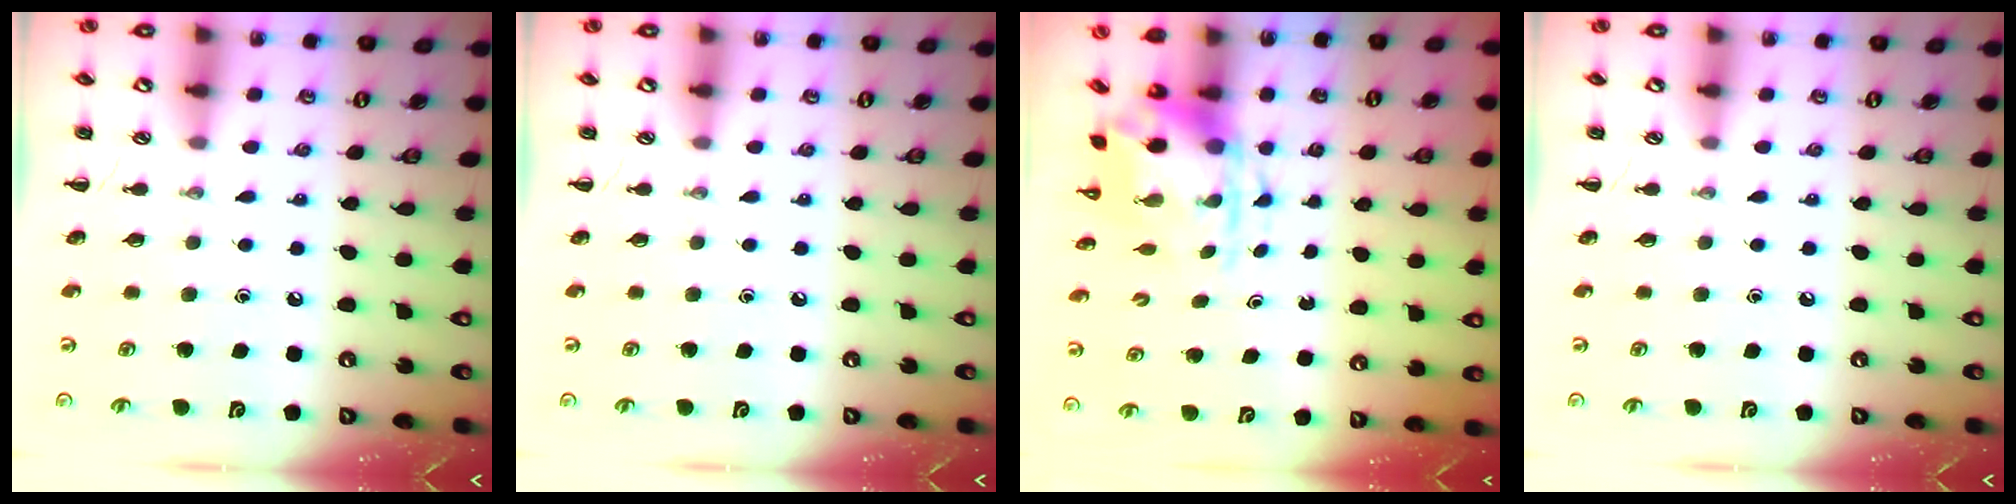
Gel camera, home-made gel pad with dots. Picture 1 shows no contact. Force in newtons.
{"total": 0.0}
{"total": 3.7, "press": 3.6, "slide": 0.9}
{"total": 0.0}